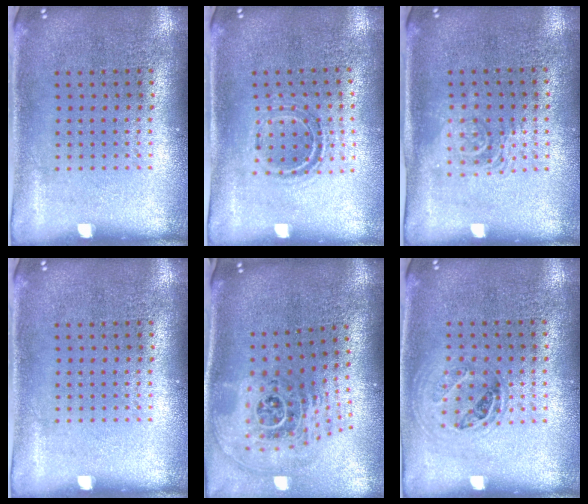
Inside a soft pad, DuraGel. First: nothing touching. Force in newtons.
{"total": 1.0, "press": 0.9, "slide": 0.3}
{"total": 1.4, "press": 1.2, "slide": 0.7}
{"total": 0.0}
{"total": 2.7, "press": 1.8, "slide": 2.0}
{"total": 1.0, "press": 0.9, "slide": 0.4}